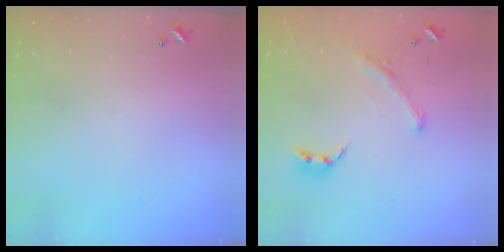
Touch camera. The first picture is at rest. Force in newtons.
{"total": 2.0, "press": 1.5, "slide": 1.2}